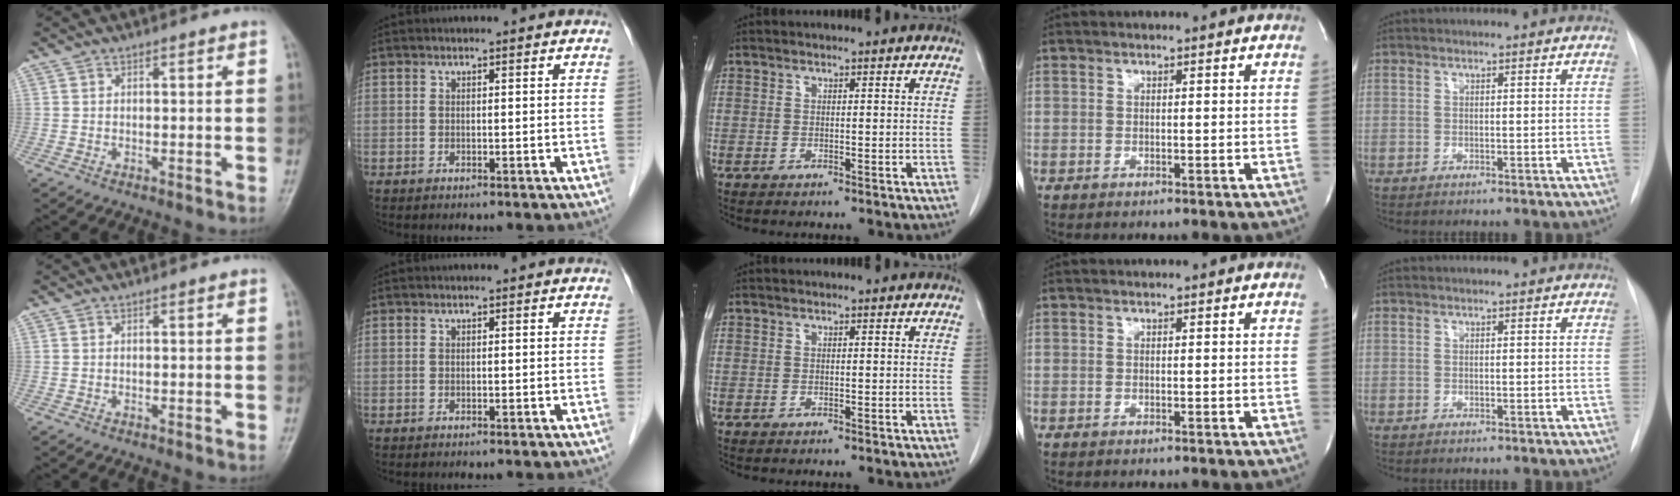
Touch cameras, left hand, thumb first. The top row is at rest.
{}